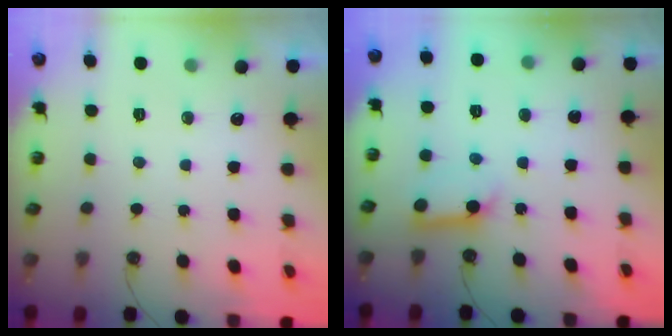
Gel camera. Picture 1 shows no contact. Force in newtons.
{"total": 9.8, "press": 9.8, "slide": 1.2}